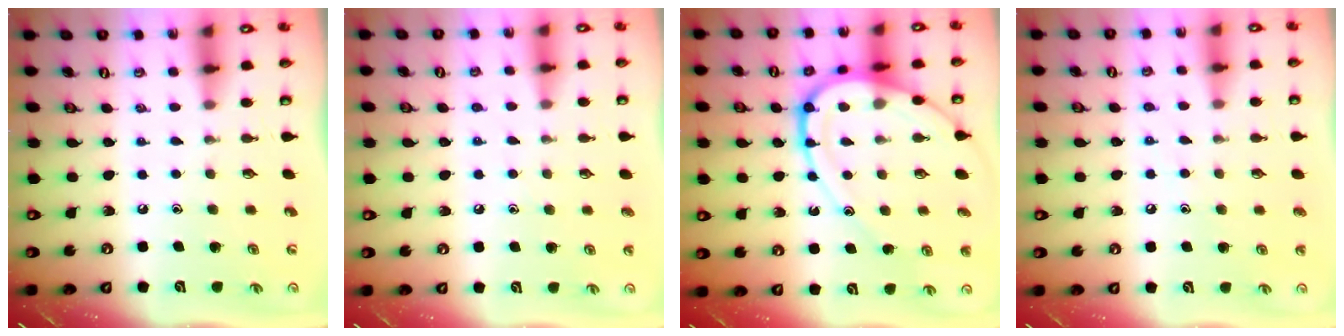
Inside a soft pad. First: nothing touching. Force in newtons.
{"total": 4.4, "press": 4.4, "slide": 0.4}
{"total": 15.4, "press": 15.4, "slide": 1.5}
{"total": 6.5, "press": 6.5, "slide": 0.7}